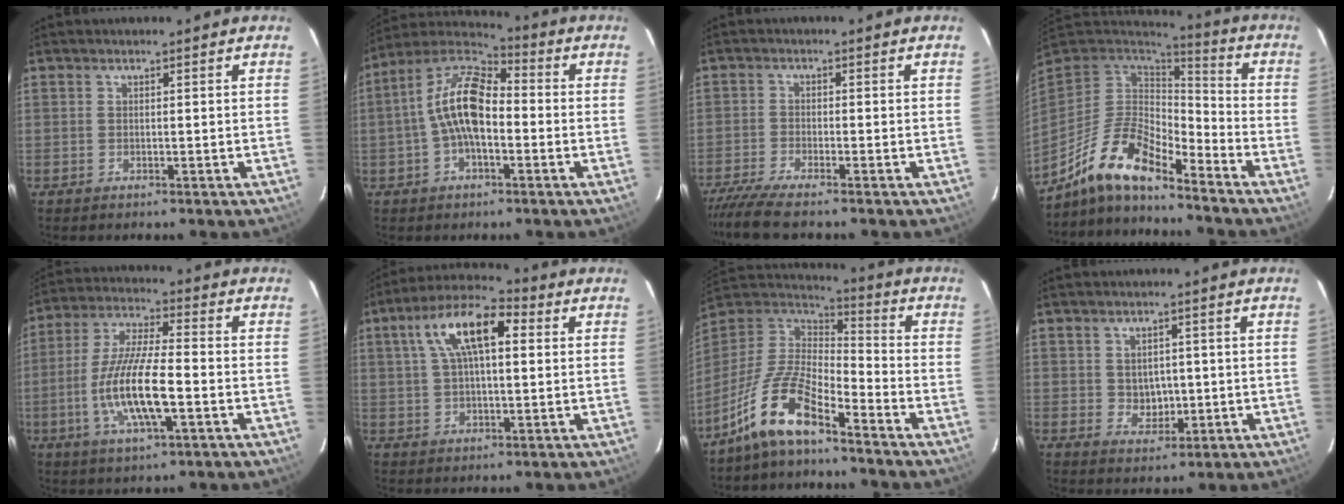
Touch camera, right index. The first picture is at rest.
{"total": 12.3, "force": [-1.4, 5.9, 10.7], "torque": [-0.214, 0.020, -0.031]}
{"total": 6.2, "force": [-5.5, 0.0, 2.9], "torque": [-0.081, -0.019, -0.105]}
{"total": 14.7, "force": [-10.7, 4.0, 9.2], "torque": [-0.182, -0.008, -0.208]}
{"total": 13.7, "force": [-3.9, 3.0, 12.8], "torque": [-0.262, -0.009, -0.073]}
{"total": 12.7, "force": [3.8, 5.1, 11.0], "torque": [-0.200, 0.032, 0.058]}
{"total": 13.3, "force": [-9.4, 3.9, 8.7], "torque": [-0.189, 0.005, -0.187]}
{"total": 4.0, "force": [0.1, 3.6, 1.8], "torque": [-0.030, 0.001, 0.011]}